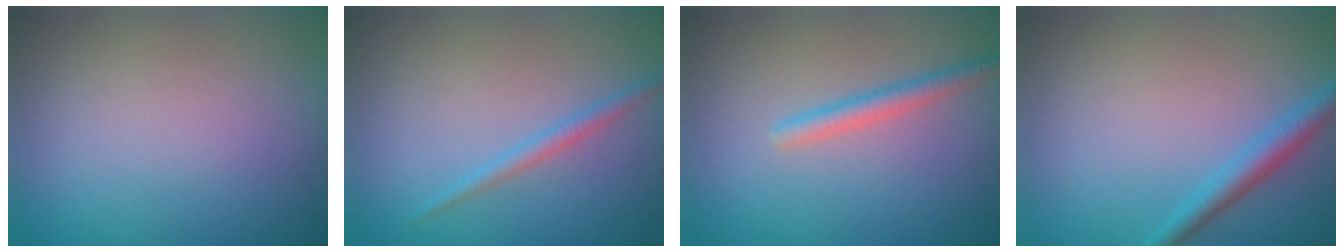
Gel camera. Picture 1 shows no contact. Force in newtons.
{"total": 1.3, "press": 1.3, "slide": 0.1}
{"total": 1.8, "press": 1.8, "slide": 0.1}
{"total": 2.3, "press": 2.3, "slide": 0.1}